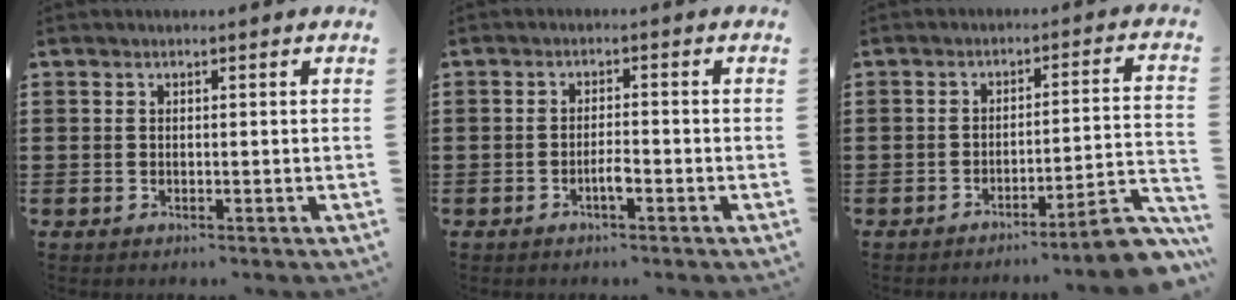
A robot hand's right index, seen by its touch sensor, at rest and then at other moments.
{"total": 2.4, "force": [-1.2, 0.5, 2.0], "torque": [-0.037, 0.004, -0.022]}
{"total": 6.8, "force": [-5.4, 0.2, 4.2], "torque": [-0.062, 0.001, -0.101]}